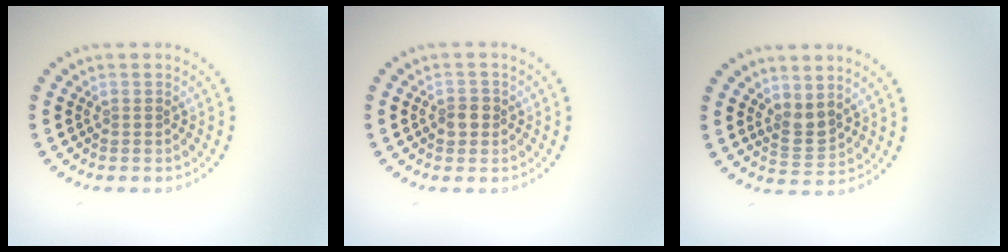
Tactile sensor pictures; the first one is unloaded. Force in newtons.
{"total": 1.6, "press": 1.6, "slide": 0.4}
{"total": 1.9, "press": 1.6, "slide": 1.1}